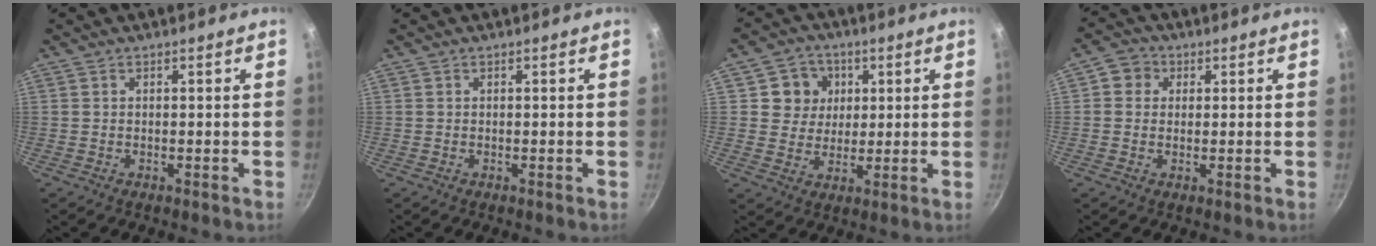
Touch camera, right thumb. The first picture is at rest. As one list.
[{"total": 0.0}, {"total": 7.7, "force": [2.2, 7.1, 2.1], "torque": [0.006, 0.002, 0.032]}, {"total": 4.5, "force": [1.0, 4.1, 1.6], "torque": [-0.002, -0.001, 0.005]}]